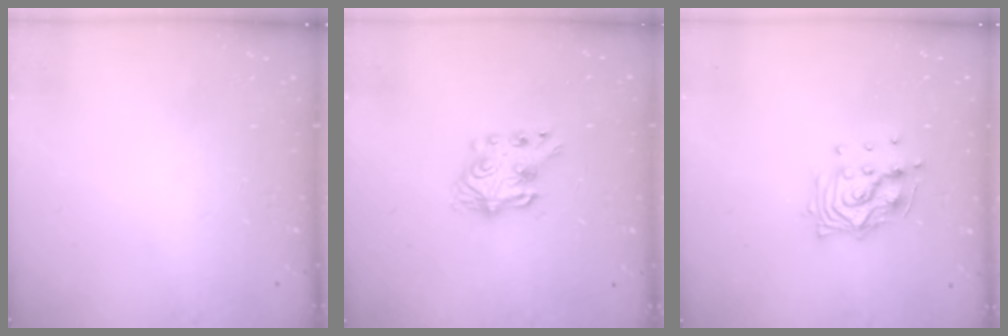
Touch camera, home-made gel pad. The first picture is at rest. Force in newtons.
{"total": 6.9, "press": 6.9, "slide": 0.3}
{"total": 11.7, "press": 11.7, "slide": 0.6}